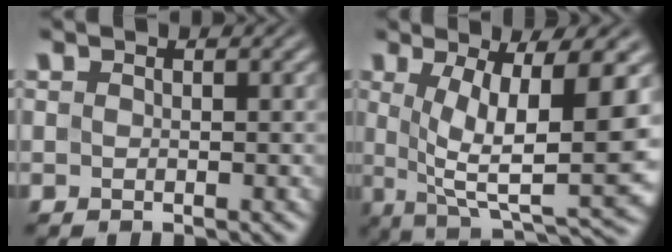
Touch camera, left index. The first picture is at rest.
{"total": 10.8, "force": [1.3, 2.9, 10.3], "torque": [-0.172, -0.017, 0.031]}